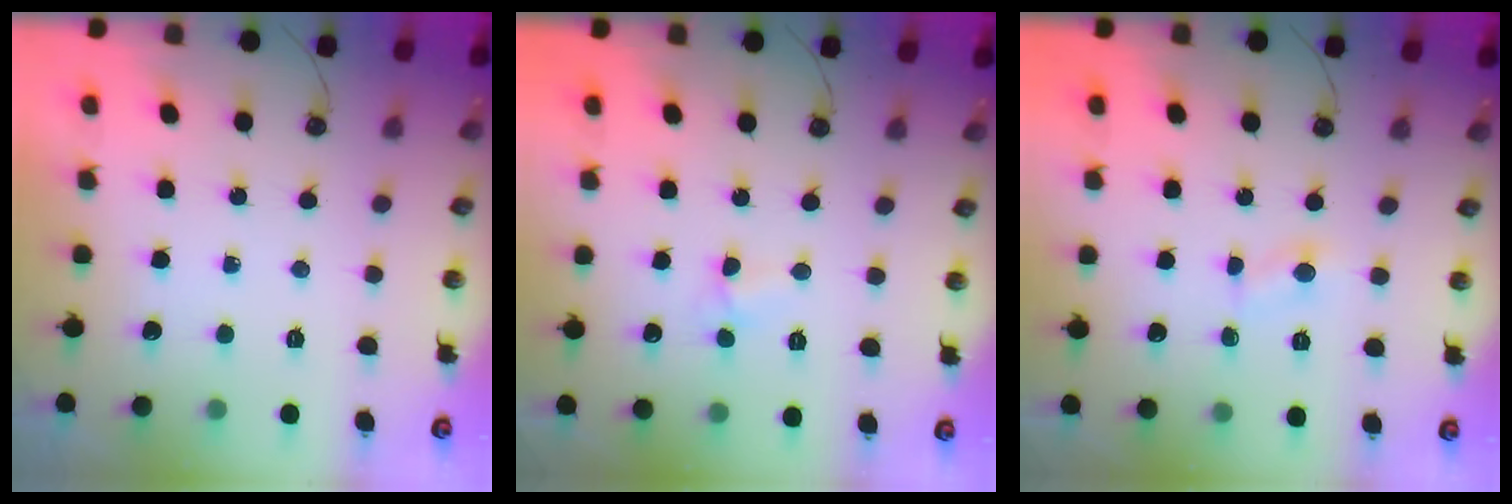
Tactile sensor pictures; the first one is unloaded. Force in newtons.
{"total": 2.6, "press": 2.5, "slide": 0.3}
{"total": 3.1, "press": 3.1, "slide": 0.4}